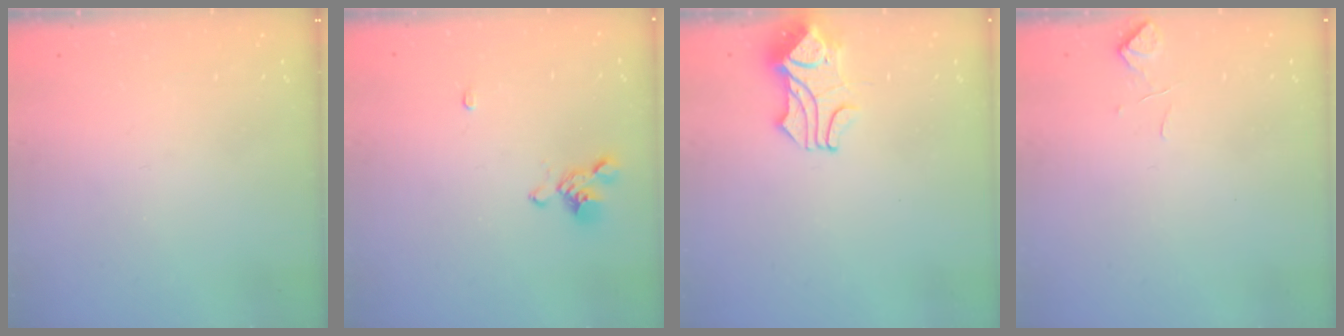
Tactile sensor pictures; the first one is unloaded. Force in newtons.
{"total": 1.7, "press": 1.5, "slide": 0.9}
{"total": 1.8, "press": 1.4, "slide": 1.0}
{"total": 0.8, "press": 0.2, "slide": 0.7}